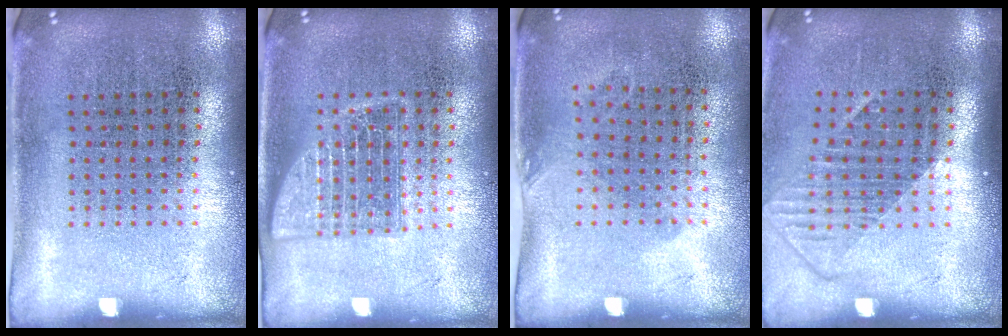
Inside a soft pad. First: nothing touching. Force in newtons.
{"total": 2.5, "press": 2.5, "slide": 0.4}
{"total": 0.8, "press": 0.6, "slide": 0.5}
{"total": 1.3, "press": 1.0, "slide": 0.9}